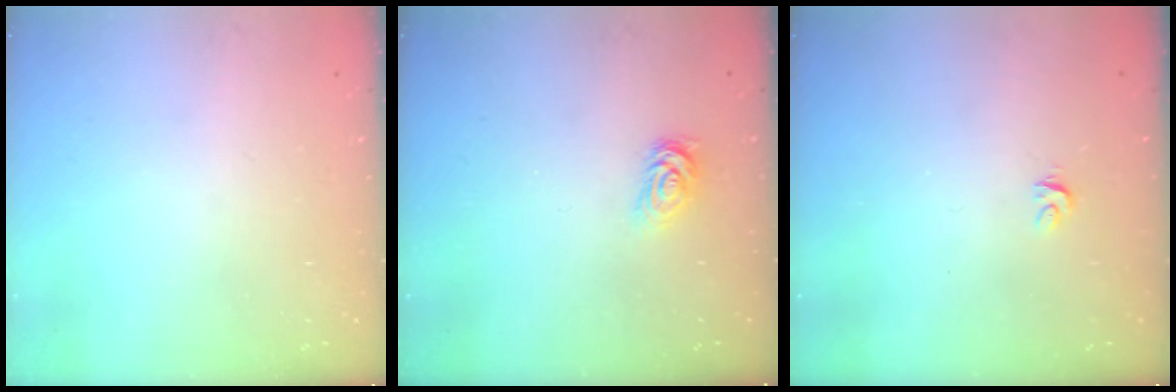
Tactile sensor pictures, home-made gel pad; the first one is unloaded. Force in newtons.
{"total": 2.8, "press": 2.8, "slide": 0.4}
{"total": 3.9, "press": 3.9, "slide": 0.2}